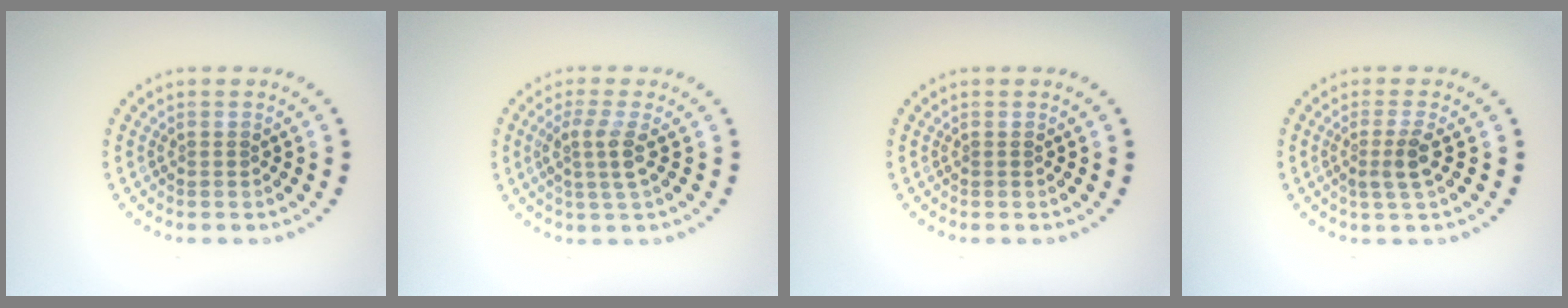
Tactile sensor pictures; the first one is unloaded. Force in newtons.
{"total": 2.5, "press": 2.0, "slide": 1.5}
{"total": 0.0}
{"total": 2.2, "press": 1.7, "slide": 1.3}